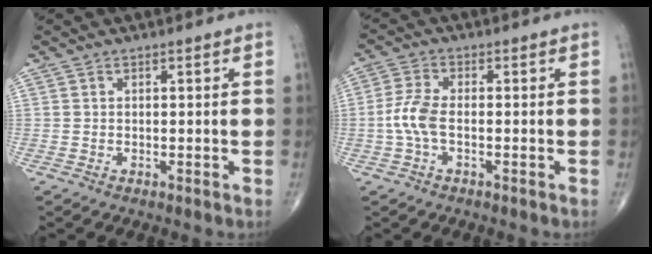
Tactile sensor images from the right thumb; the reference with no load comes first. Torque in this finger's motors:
{"motor_torque": [0.21, 0.07, 0.74, -0.10, 0.05]}